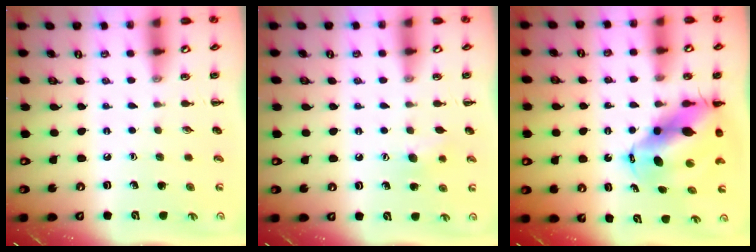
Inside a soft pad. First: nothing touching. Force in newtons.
{"total": 7.0, "press": 6.7, "slide": 1.9}
{"total": 11.9, "press": 11.5, "slide": 3.2}